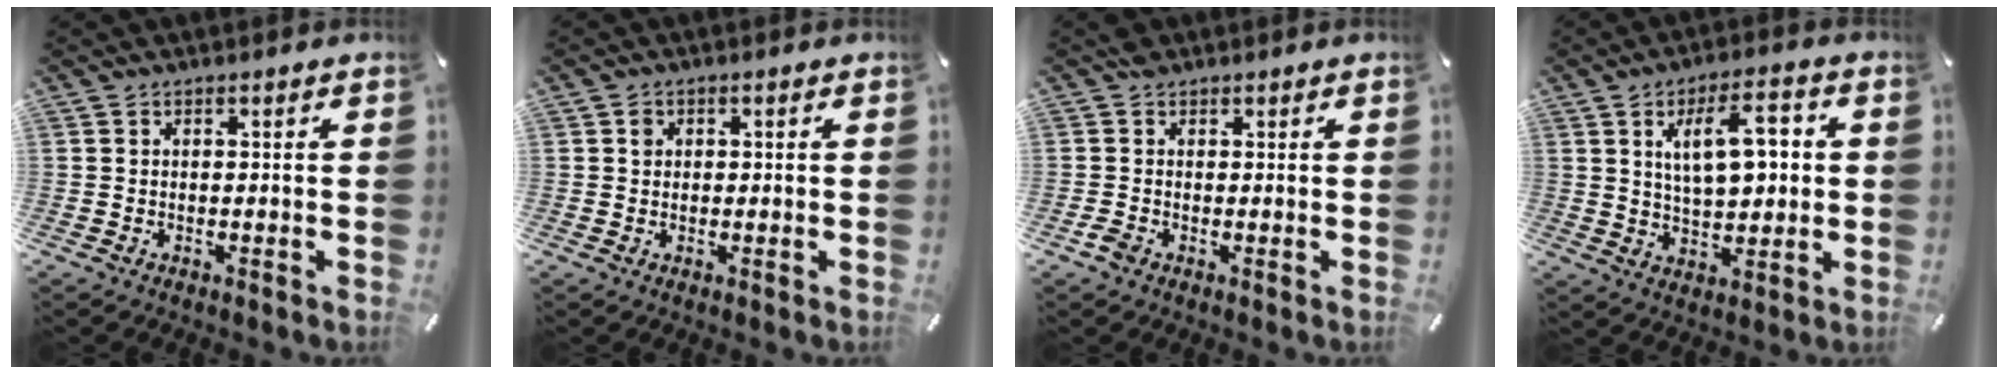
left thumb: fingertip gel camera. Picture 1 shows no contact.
{"total": 1.3, "force": [0.2, 1.3, 0.3], "torque": [0.001, 0.002, 0.001]}
{"total": 2.9, "force": [0.7, 2.7, 0.9], "torque": [-0.009, 0.002, 0.014]}
{"total": 12.2, "force": [3.3, 6.1, 10.0], "torque": [-0.155, 0.001, 0.053]}